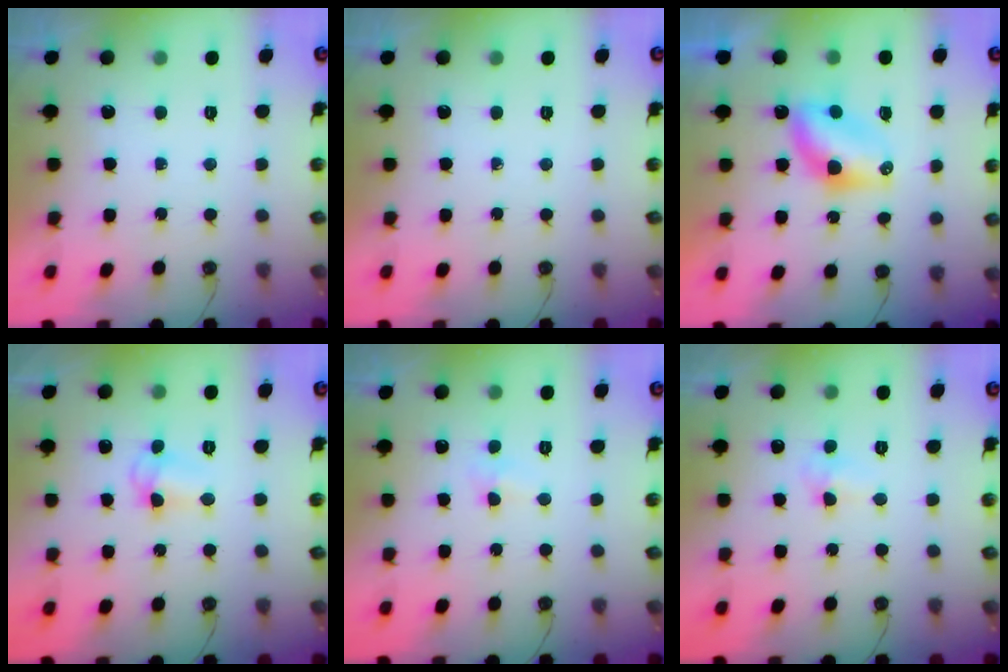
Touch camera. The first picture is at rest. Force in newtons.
{"total": 0.0}
{"total": 6.9, "press": 6.9, "slide": 0.4}
{"total": 3.7, "press": 3.6, "slide": 0.8}
{"total": 4.5, "press": 3.0, "slide": 3.4}
{"total": 4.6, "press": 3.0, "slide": 3.4}